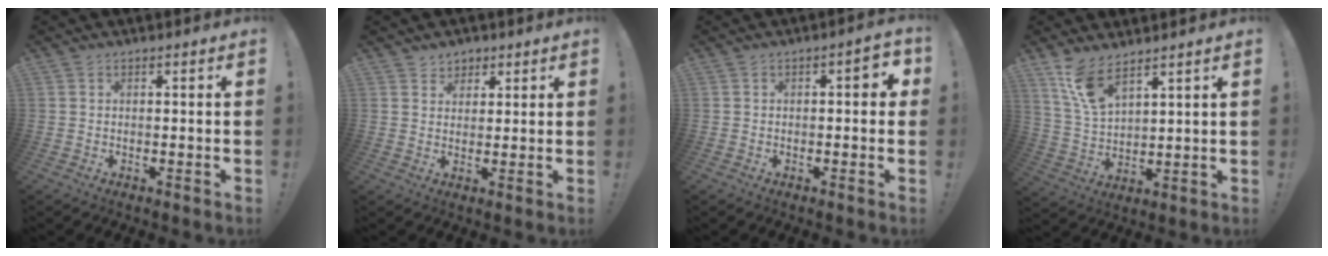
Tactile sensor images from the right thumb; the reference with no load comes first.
{"total": 3.6, "force": [2.4, 2.7, 0.1], "torque": [0.003, -0.013, 0.043]}
{"total": 3.9, "force": [0.2, 1.6, 3.6], "torque": [-0.041, 0.000, -0.002]}
{"total": 9.9, "force": [7.6, 3.4, 5.3], "torque": [-0.106, -0.040, 0.146]}